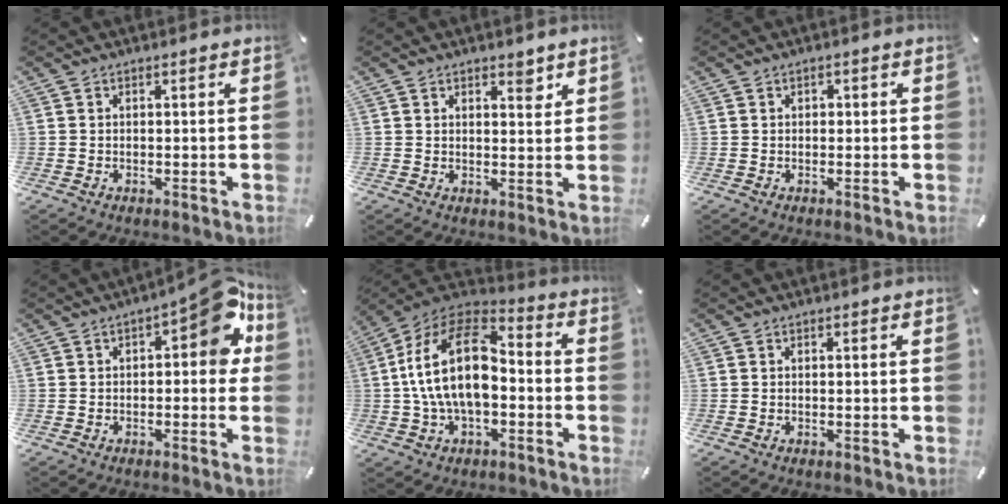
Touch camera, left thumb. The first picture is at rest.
{"total": 3.3, "force": [2.1, 1.8, 1.7], "torque": [-0.006, -0.013, 0.030]}
{"total": 0.9, "force": [-0.1, 0.8, 0.4], "torque": [-0.009, 0.004, -0.003]}
{"total": 11.6, "force": [3.6, 5.2, 9.7], "torque": [-0.108, -0.030, 0.057]}
{"total": 19.3, "force": [-0.6, 11.8, 15.3], "torque": [-0.302, 0.025, -0.011]}
{"total": 0.0}